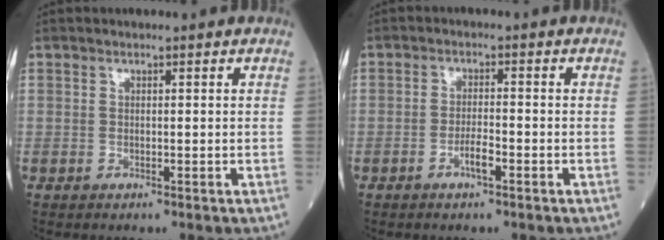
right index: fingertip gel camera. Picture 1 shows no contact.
{"total": 2.6, "force": [-1.4, 0.4, 2.2], "torque": [-0.038, 0.002, -0.027]}